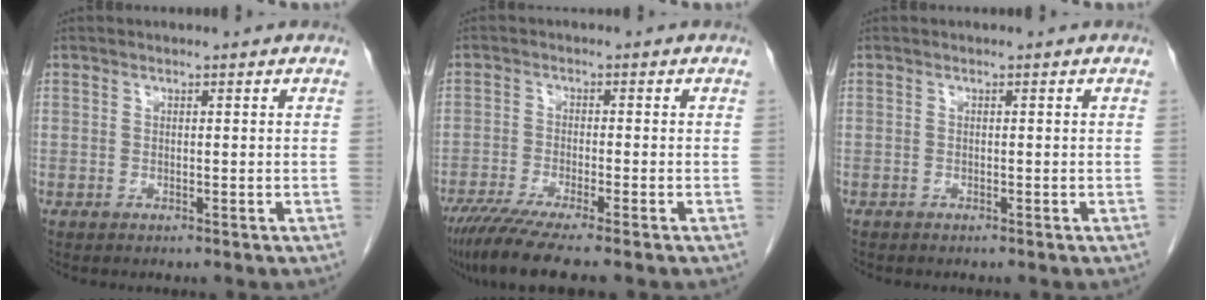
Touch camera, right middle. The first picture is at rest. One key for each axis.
{"total": 8.9, "fx": -6.9, "fy": -0.1, "fz": 5.5, "tx": -0.087, "ty": -0.025, "tz": -0.114}
{"total": 0.0}